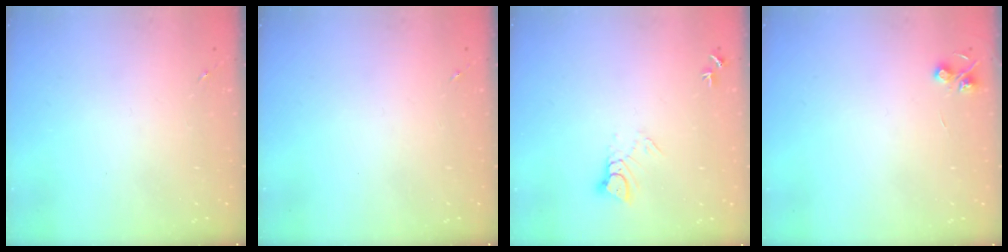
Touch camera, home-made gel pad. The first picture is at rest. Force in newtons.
{"total": 0.0}
{"total": 4.3, "press": 4.3, "slide": 0.2}
{"total": 4.6, "press": 4.6, "slide": 0.6}